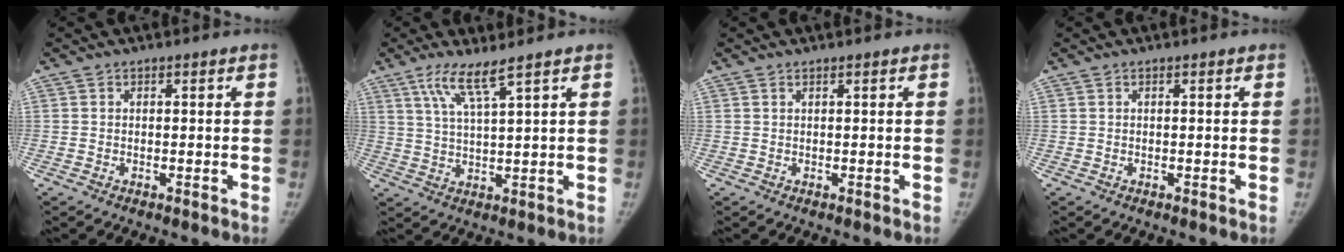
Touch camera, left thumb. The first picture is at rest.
{"total": 6.1, "force": [4.0, 0.1, 4.6], "torque": [-0.097, -0.023, 0.085]}
{"total": 0.0}
{"total": 0.0}